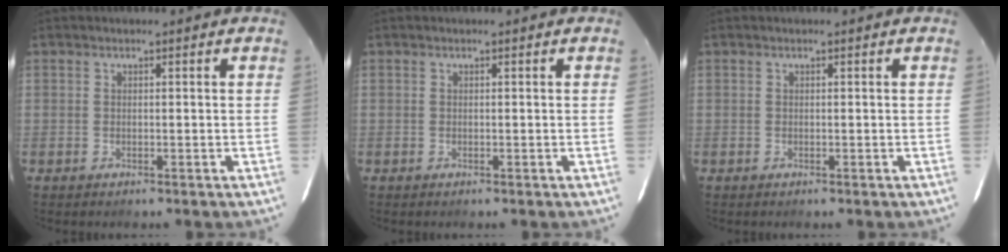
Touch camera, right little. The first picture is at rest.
{"total": 0.0}
{"total": 0.0}